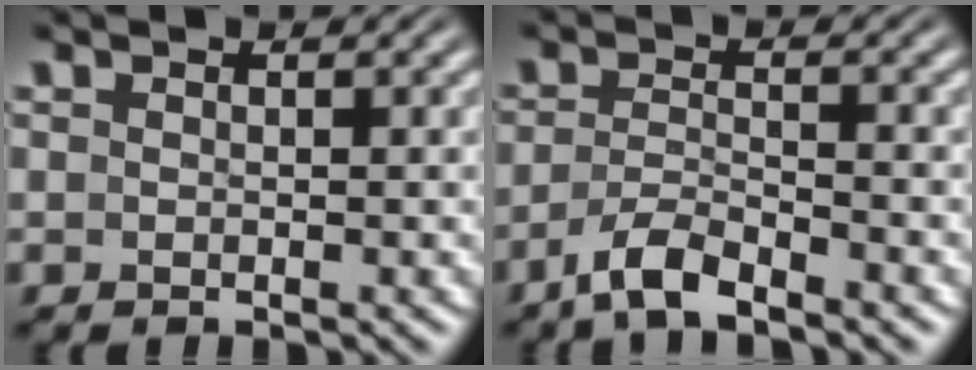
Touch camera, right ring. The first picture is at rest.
{"total": 3.2, "force": [-2.6, 0.7, 1.7], "torque": [-0.036, -0.007, -0.041]}